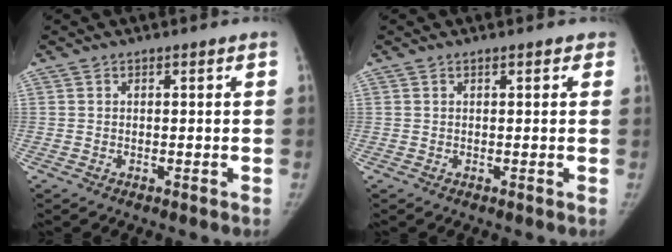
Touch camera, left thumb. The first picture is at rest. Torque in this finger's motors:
{"motor_torque": [-0.13, -0.07, -0.03, 0.16, -0.03]}